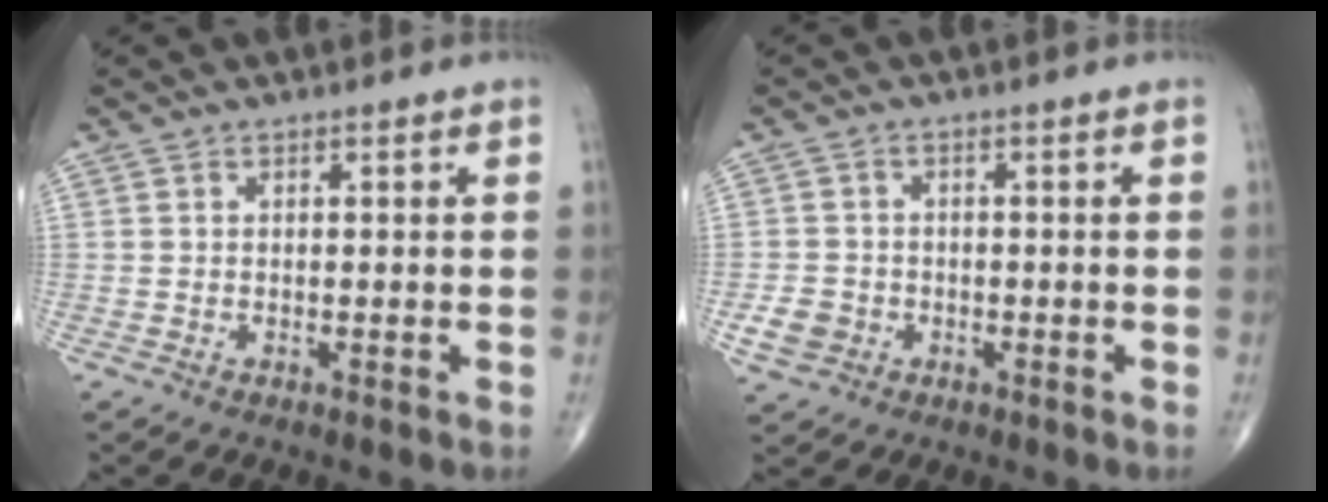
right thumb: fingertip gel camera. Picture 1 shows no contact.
{"total": 4.1, "force": [-1.4, 3.5, 1.5], "torque": [-0.021, 0.008, -0.022]}